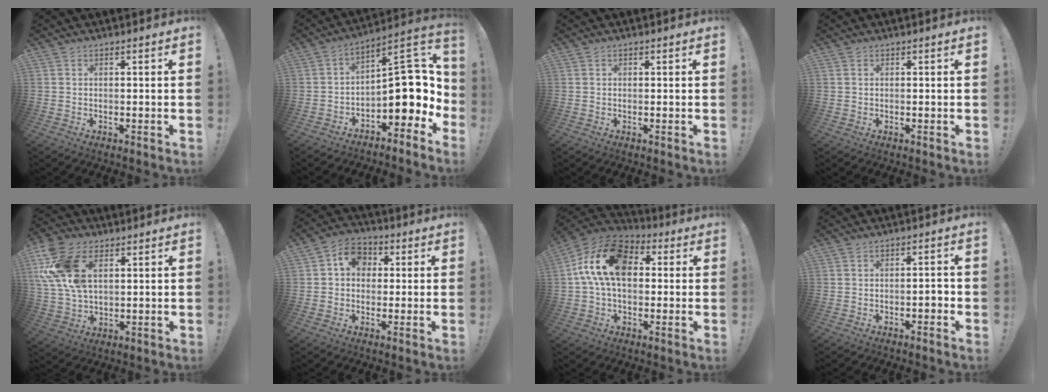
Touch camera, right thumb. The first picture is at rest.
{"total": 14.6, "force": [-0.4, 8.3, 12.1], "torque": [-0.142, -0.007, 0.003]}
{"total": 0.0}
{"total": 0.0}
{"total": 16.4, "force": [5.5, 10.3, 11.5], "torque": [-0.240, -0.014, 0.103]}
{"total": 8.1, "force": [1.6, 6.9, 3.9], "torque": [-0.054, 0.003, 0.033]}
{"total": 17.9, "force": [3.6, 11.5, 13.2], "torque": [-0.228, 0.012, 0.064]}
{"total": 2.6, "force": [-1.4, 0.9, 2.0], "torque": [-0.034, 0.003, -0.025]}